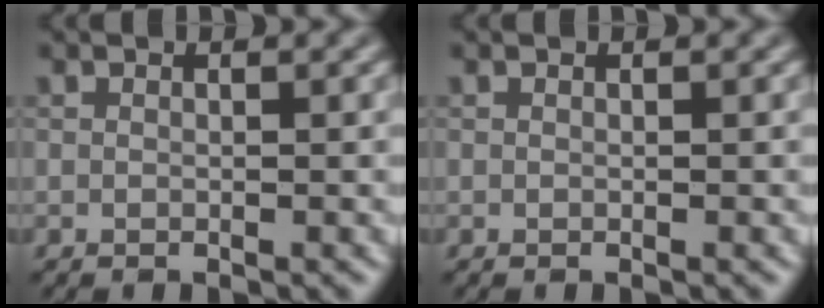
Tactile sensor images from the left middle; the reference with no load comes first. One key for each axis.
{"total": 0.0}